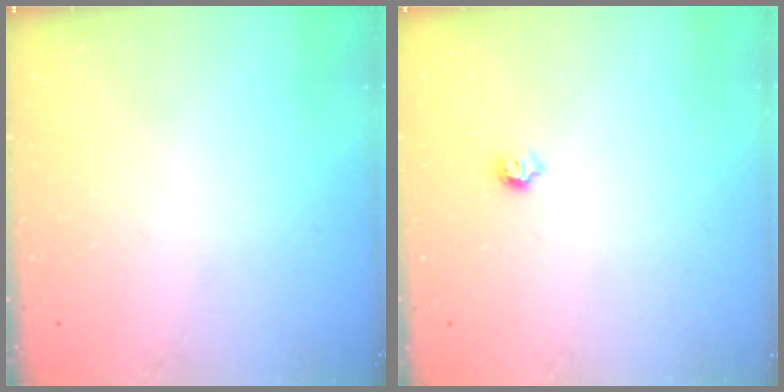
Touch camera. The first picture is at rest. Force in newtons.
{"total": 4.7, "press": 4.6, "slide": 0.5}